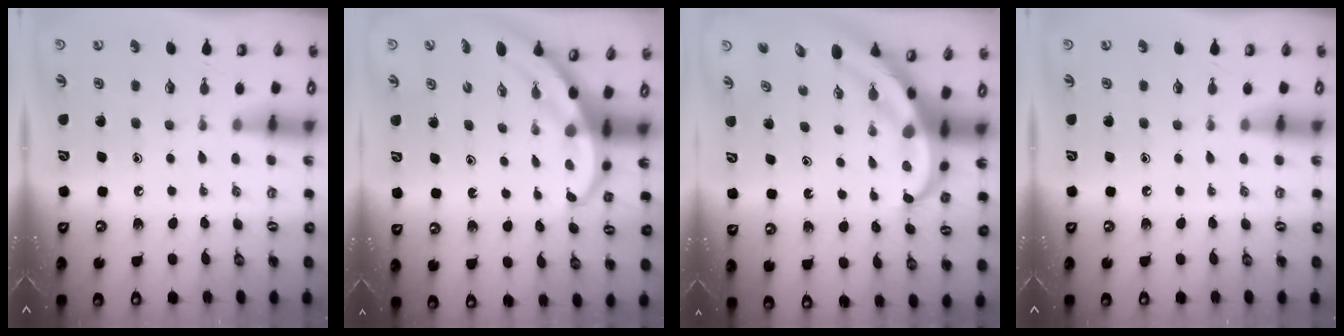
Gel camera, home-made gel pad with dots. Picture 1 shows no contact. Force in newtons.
{"total": 3.7, "press": 3.7, "slide": 0.3}
{"total": 7.9, "press": 7.9, "slide": 0.9}
{"total": 0.0}